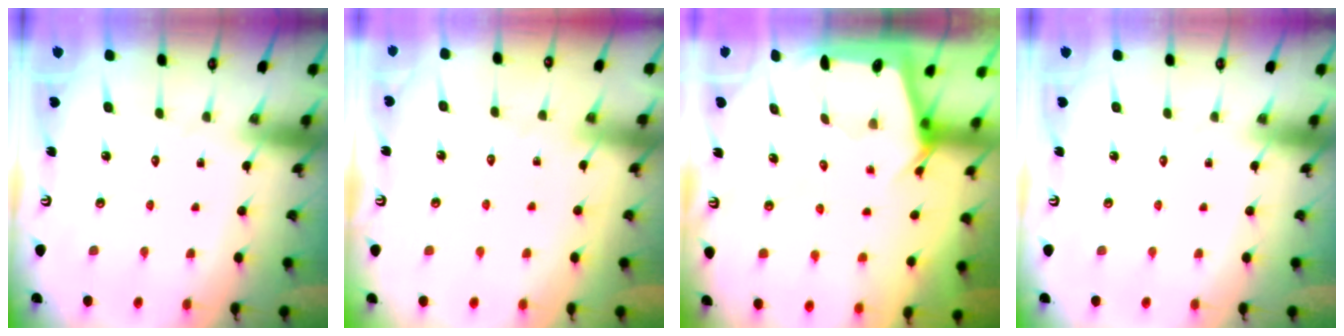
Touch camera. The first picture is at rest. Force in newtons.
{"total": 2.7, "press": 2.6, "slide": 0.4}
{"total": 2.5, "press": 2.4, "slide": 0.3}
{"total": 0.0}